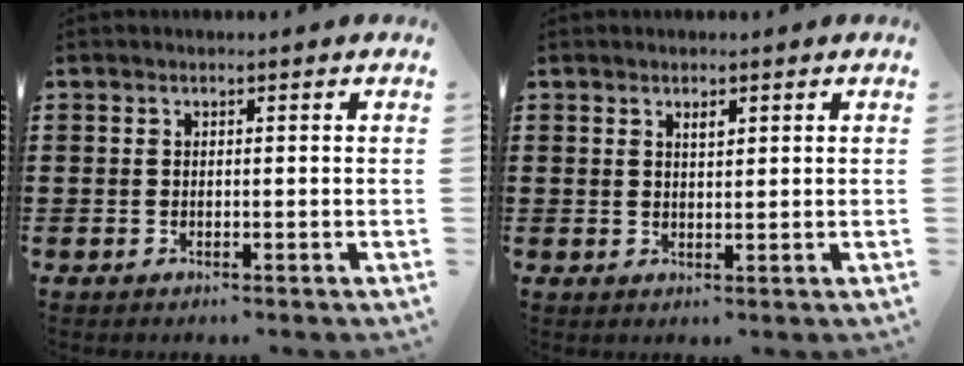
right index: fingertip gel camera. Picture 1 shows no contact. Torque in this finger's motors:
{"motor_torque": [0.61, 0.61, 0.05, 0.00]}